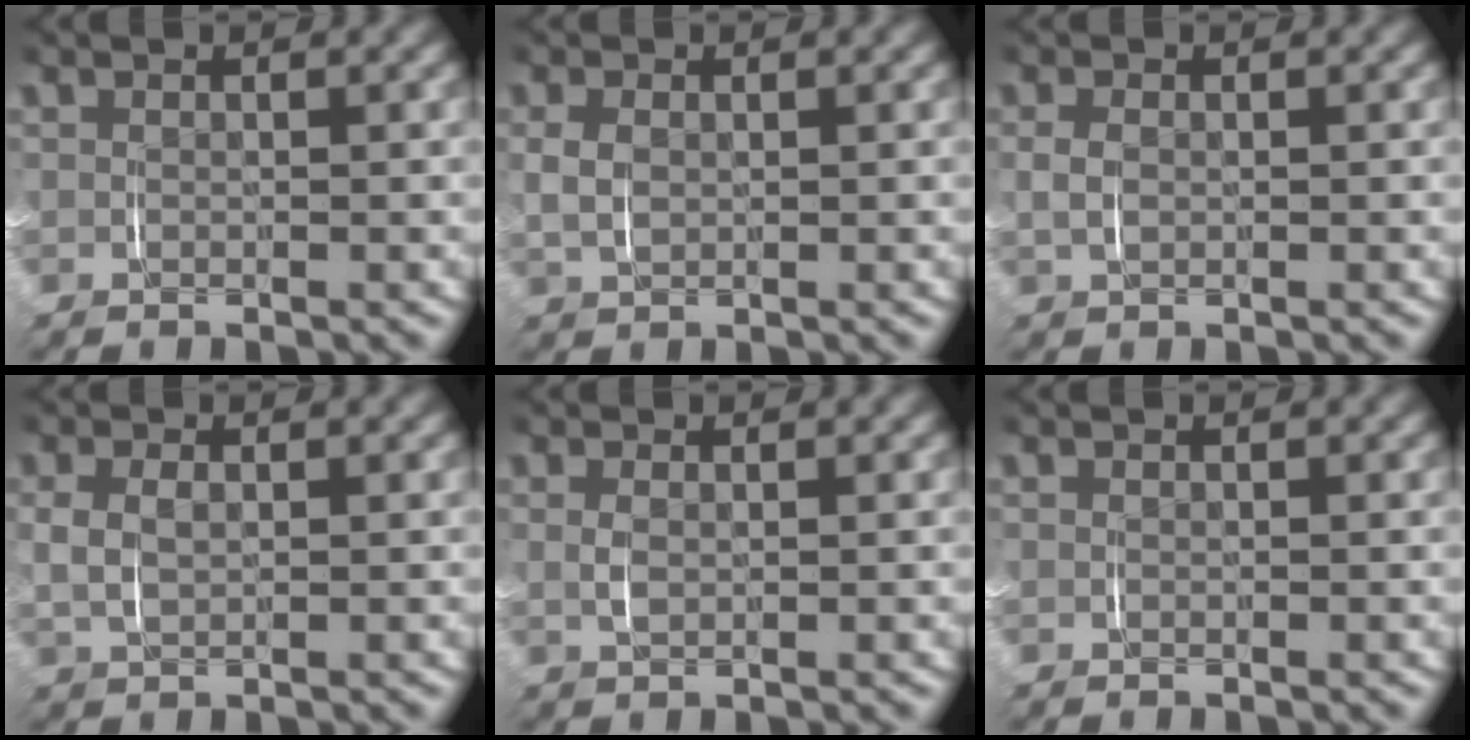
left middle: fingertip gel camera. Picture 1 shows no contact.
{"total": 1.5, "force": [0.1, 1.0, 1.2], "torque": [-0.025, -0.002, 0.008]}
{"total": 0.8, "force": [-0.1, 0.2, 0.7], "torque": [-0.016, -0.001, 0.002]}
{"total": 1.7, "force": [0.2, 0.9, 1.5], "torque": [-0.032, -0.002, 0.012]}
{"total": 0.7, "force": [0.1, -0.2, 0.6], "torque": [-0.014, -0.004, 0.007]}
{"total": 0.0}